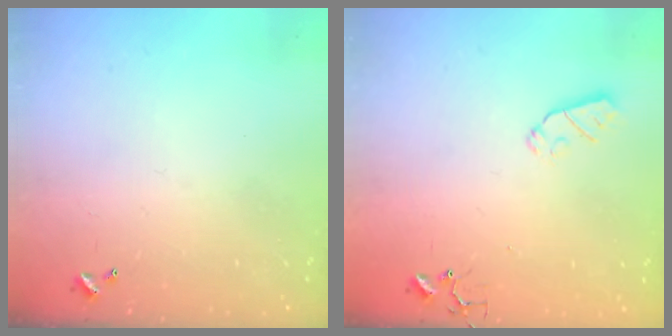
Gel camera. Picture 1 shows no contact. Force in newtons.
{"total": 5.5, "press": 5.5, "slide": 0.4}